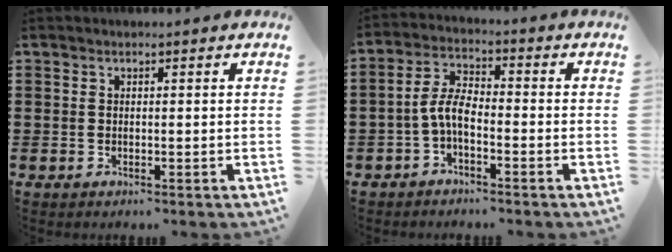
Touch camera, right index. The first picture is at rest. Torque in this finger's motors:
{"motor_torque": [0.82, -0.72, 0.44, 0.15]}